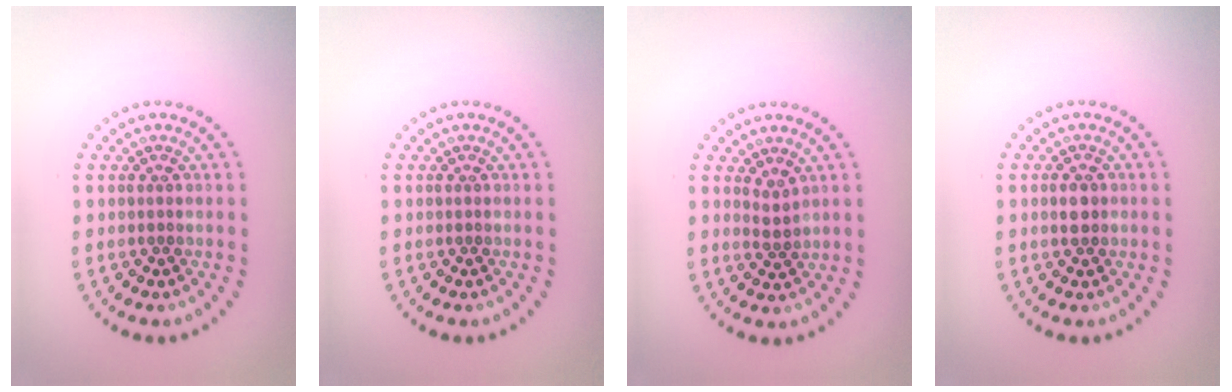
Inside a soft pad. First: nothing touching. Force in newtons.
{"total": 0.0}
{"total": 1.4, "press": 1.0, "slide": 1.0}
{"total": 1.6, "press": 1.5, "slide": 0.3}